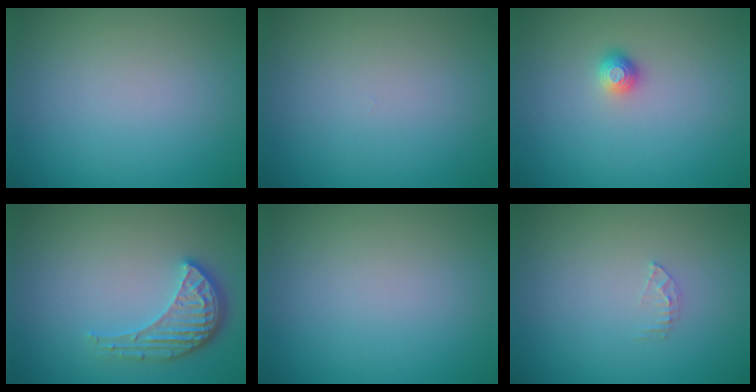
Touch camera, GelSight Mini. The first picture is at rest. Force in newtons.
{"total": 0.0}
{"total": 1.1, "press": 1.1, "slide": 0.4}
{"total": 3.5, "press": 2.8, "slide": 2.1}
{"total": 0.0}
{"total": 0.9, "press": 0.9, "slide": 0.1}